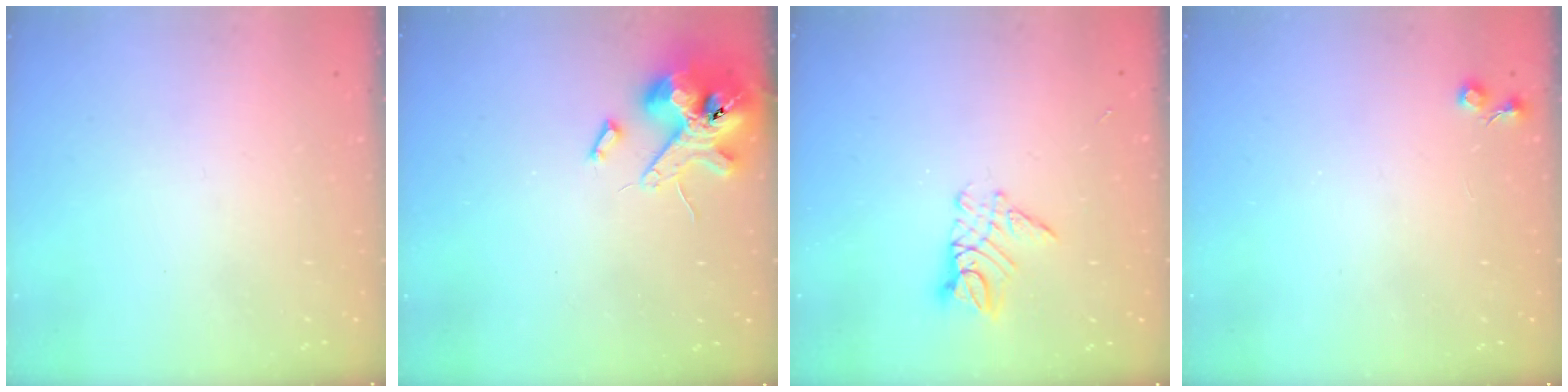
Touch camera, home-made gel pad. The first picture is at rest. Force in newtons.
{"total": 12.7, "press": 12.5, "slide": 2.1}
{"total": 9.0, "press": 9.0, "slide": 0.8}
{"total": 4.6, "press": 4.5, "slide": 0.6}